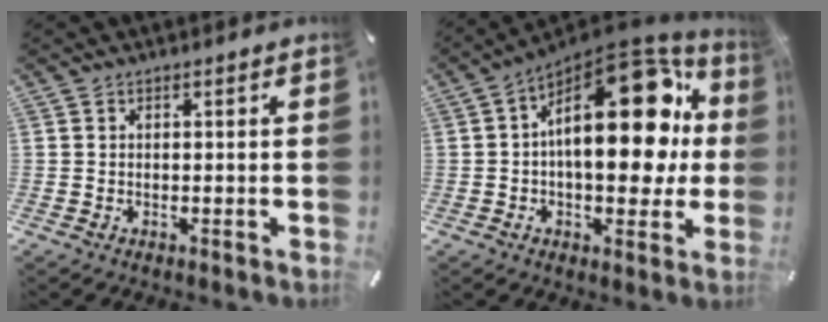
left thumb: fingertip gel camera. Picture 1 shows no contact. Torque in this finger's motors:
{"motor_torque": [1.74, 3.26, 1.68, -1.09, 0.63]}